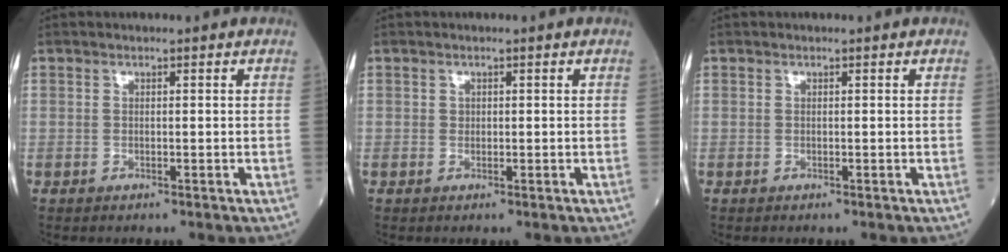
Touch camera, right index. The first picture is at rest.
{"total": 0.6, "force": [0.2, 0.5, 0.1], "torque": [0.003, 0.002, 0.002]}
{"total": 0.0}